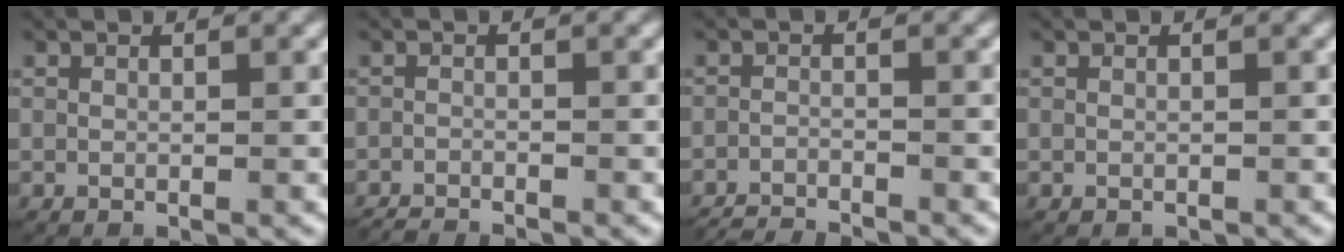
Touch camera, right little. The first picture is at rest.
{"total": 2.7, "force": [-2.6, 0.6, 0.2], "torque": [-0.014, -0.015, -0.039]}
{"total": 5.0, "force": [-4.8, 1.3, 0.6], "torque": [-0.015, -0.020, -0.075]}
{"total": 0.0}